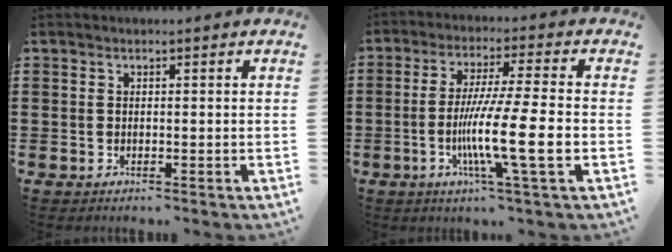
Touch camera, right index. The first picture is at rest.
{"total": 12.1, "force": [-3.0, 0.3, 11.7], "torque": [-0.222, -0.018, -0.059]}